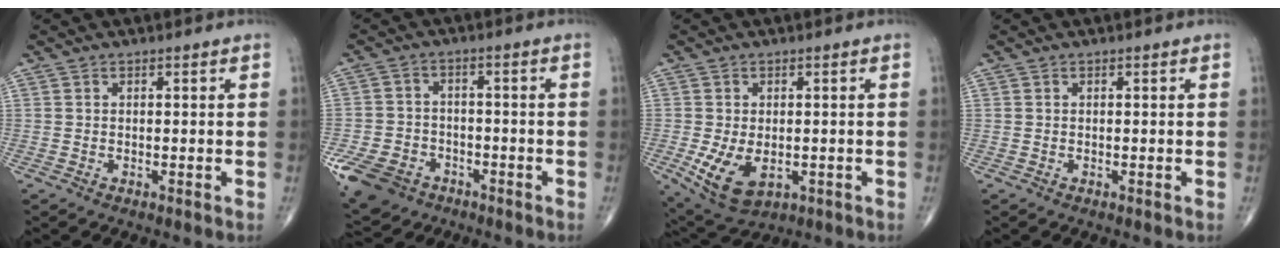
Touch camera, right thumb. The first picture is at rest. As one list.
[{"total": 10.7, "force": [-5.6, 7.9, 4.5], "torque": [-0.090, 0.022, -0.092]}, {"total": 8.6, "force": [-2.0, 5.2, 6.6], "torque": [-0.118, -0.011, -0.019]}, {"total": 0.0}]